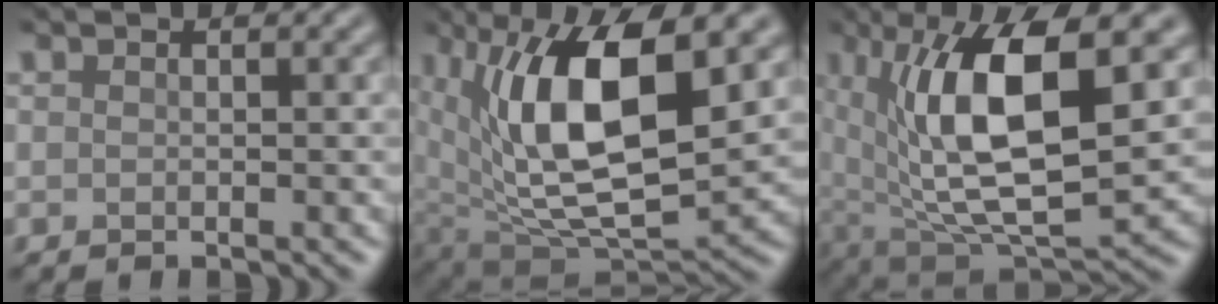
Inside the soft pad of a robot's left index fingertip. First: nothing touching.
{"total": 13.4, "force": [3.5, 5.8, 11.6], "torque": [-0.194, -0.006, 0.063]}
{"total": 13.5, "force": [2.9, 5.5, 11.9], "torque": [-0.203, -0.002, 0.051]}